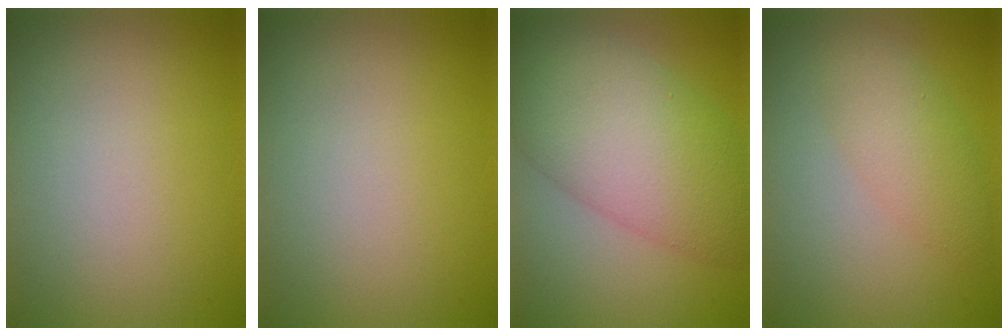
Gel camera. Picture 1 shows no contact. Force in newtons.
{"total": 0.0}
{"total": 9.9, "press": 9.9, "slide": 0.1}
{"total": 3.2, "press": 3.2, "slide": 0.1}